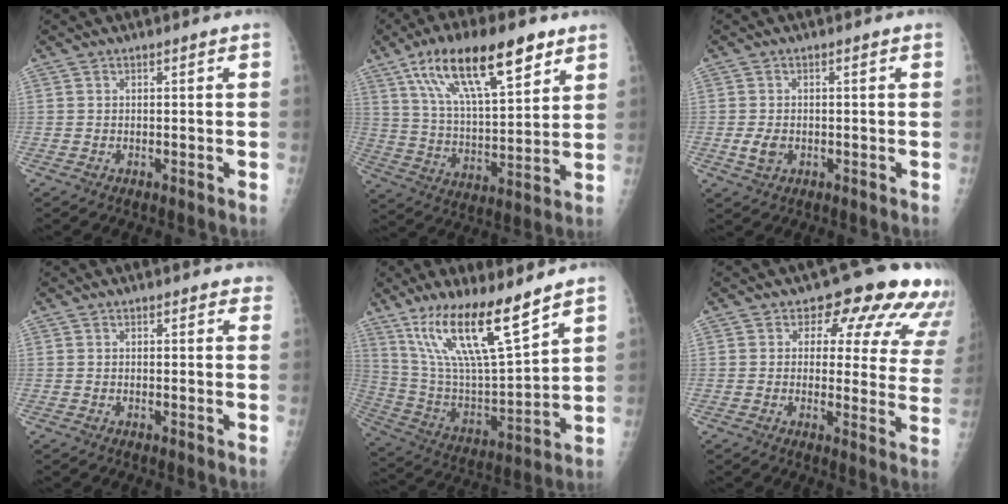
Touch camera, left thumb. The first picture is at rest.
{"total": 20.8, "force": [11.6, 7.5, 15.5], "torque": [-0.241, -0.028, 0.207]}
{"total": 2.9, "force": [-0.6, 2.0, 2.0], "torque": [-0.038, -0.001, -0.009]}
{"total": 1.8, "force": [1.4, 0.9, 0.7], "torque": [0.014, -0.001, 0.010]}
{"total": 19.7, "force": [13.2, 4.1, 14.0], "torque": [-0.240, -0.066, 0.252]}
{"total": 14.6, "force": [10.0, 7.2, 7.8], "torque": [-0.033, -0.045, 0.088]}